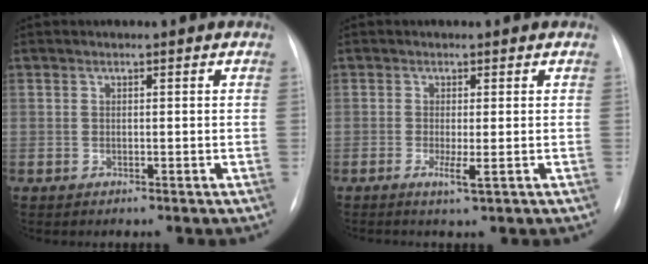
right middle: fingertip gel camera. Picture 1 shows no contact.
{"total": 1.8, "force": [-0.4, -0.4, 1.7], "torque": [-0.032, -0.007, -0.009]}